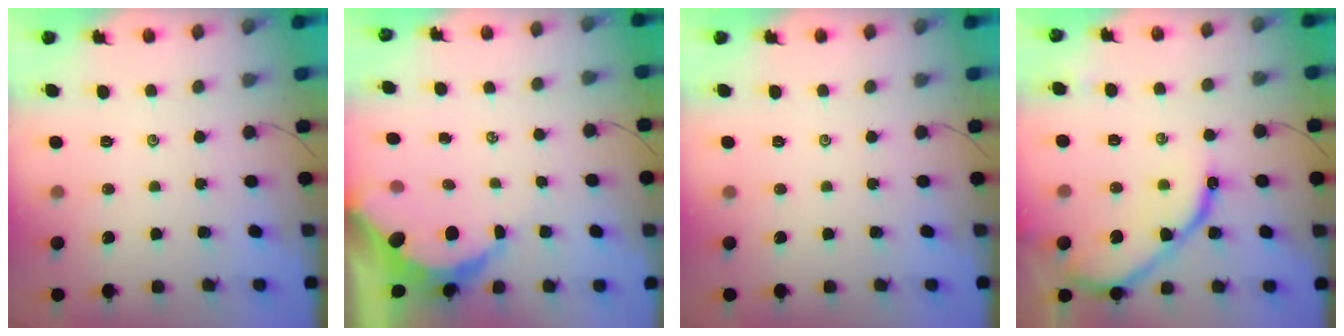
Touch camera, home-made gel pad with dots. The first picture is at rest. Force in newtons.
{"total": 7.9, "press": 7.8, "slide": 0.8}
{"total": 0.0}
{"total": 12.3, "press": 12.2, "slide": 1.5}